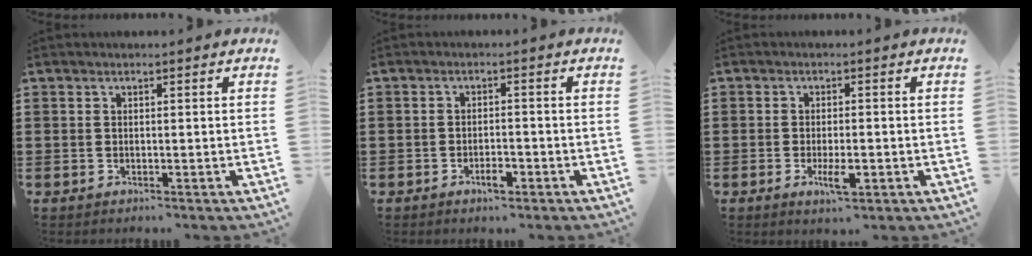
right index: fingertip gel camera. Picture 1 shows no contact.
{"total": 2.6, "force": [-1.5, 0.9, 1.9], "torque": [-0.036, 0.003, -0.027]}
{"total": 4.0, "force": [-1.3, 1.3, 3.5], "torque": [-0.065, 0.000, -0.024]}